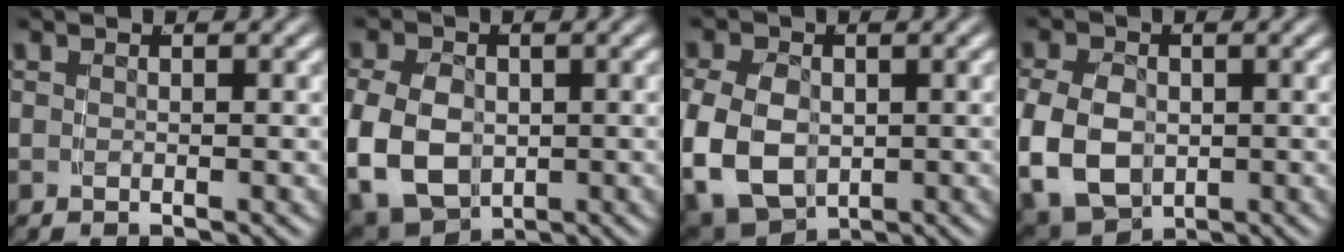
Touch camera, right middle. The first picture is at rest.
{"total": 9.2, "force": [-0.8, 7.7, 5.0], "torque": [-0.122, -0.039, 0.003]}
{"total": 9.2, "force": [-0.9, 7.7, 5.0], "torque": [-0.126, -0.039, 0.004]}
{"total": 8.3, "force": [-0.6, 6.9, 4.6], "torque": [-0.113, -0.035, 0.006]}